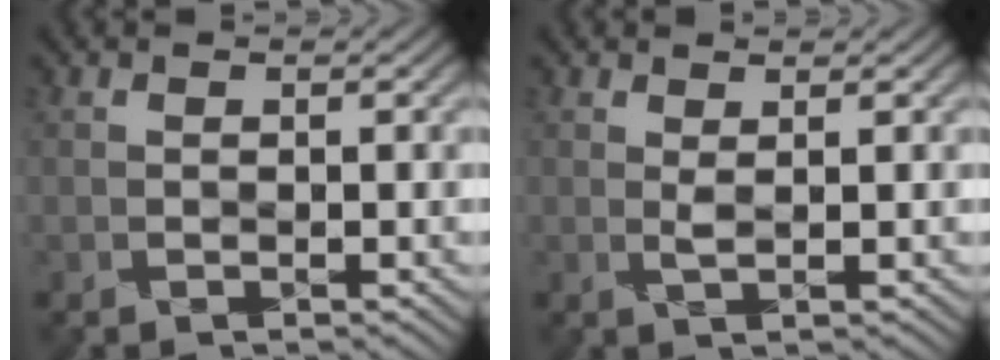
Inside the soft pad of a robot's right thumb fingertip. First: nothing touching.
{"total": 0.9, "force": [0.5, -0.2, 0.7], "torque": [-0.019, -0.001, 0.009]}